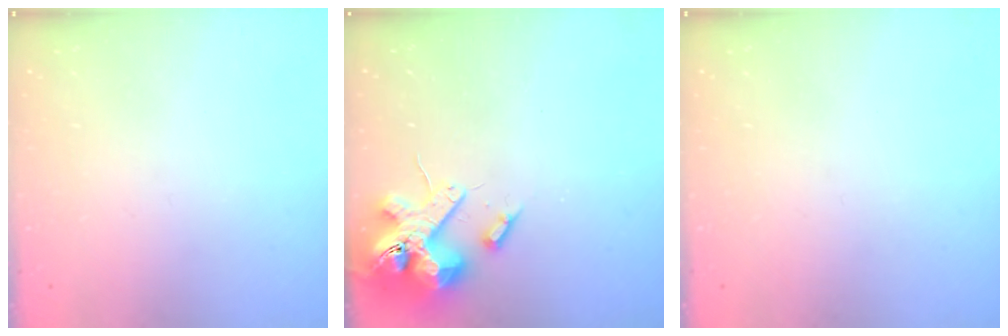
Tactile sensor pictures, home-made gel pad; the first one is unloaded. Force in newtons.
{"total": 14.5, "press": 14.3, "slide": 2.3}
{"total": 0.0}